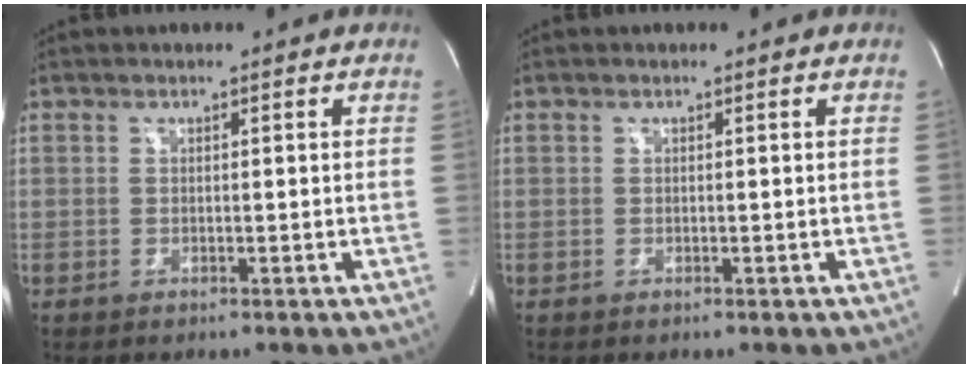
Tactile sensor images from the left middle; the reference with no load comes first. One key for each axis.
{"total": 0.0}